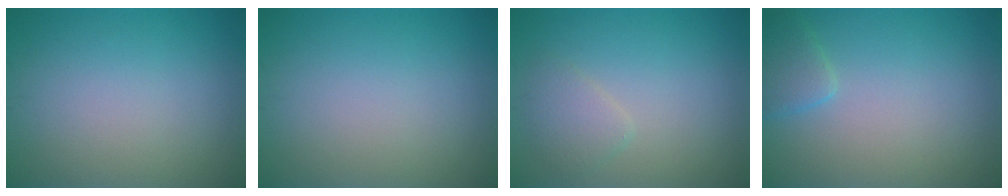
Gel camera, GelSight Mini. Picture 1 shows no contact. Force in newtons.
{"total": 0.0}
{"total": 1.7, "press": 1.7, "slide": 0.2}
{"total": 1.9, "press": 1.9, "slide": 0.1}